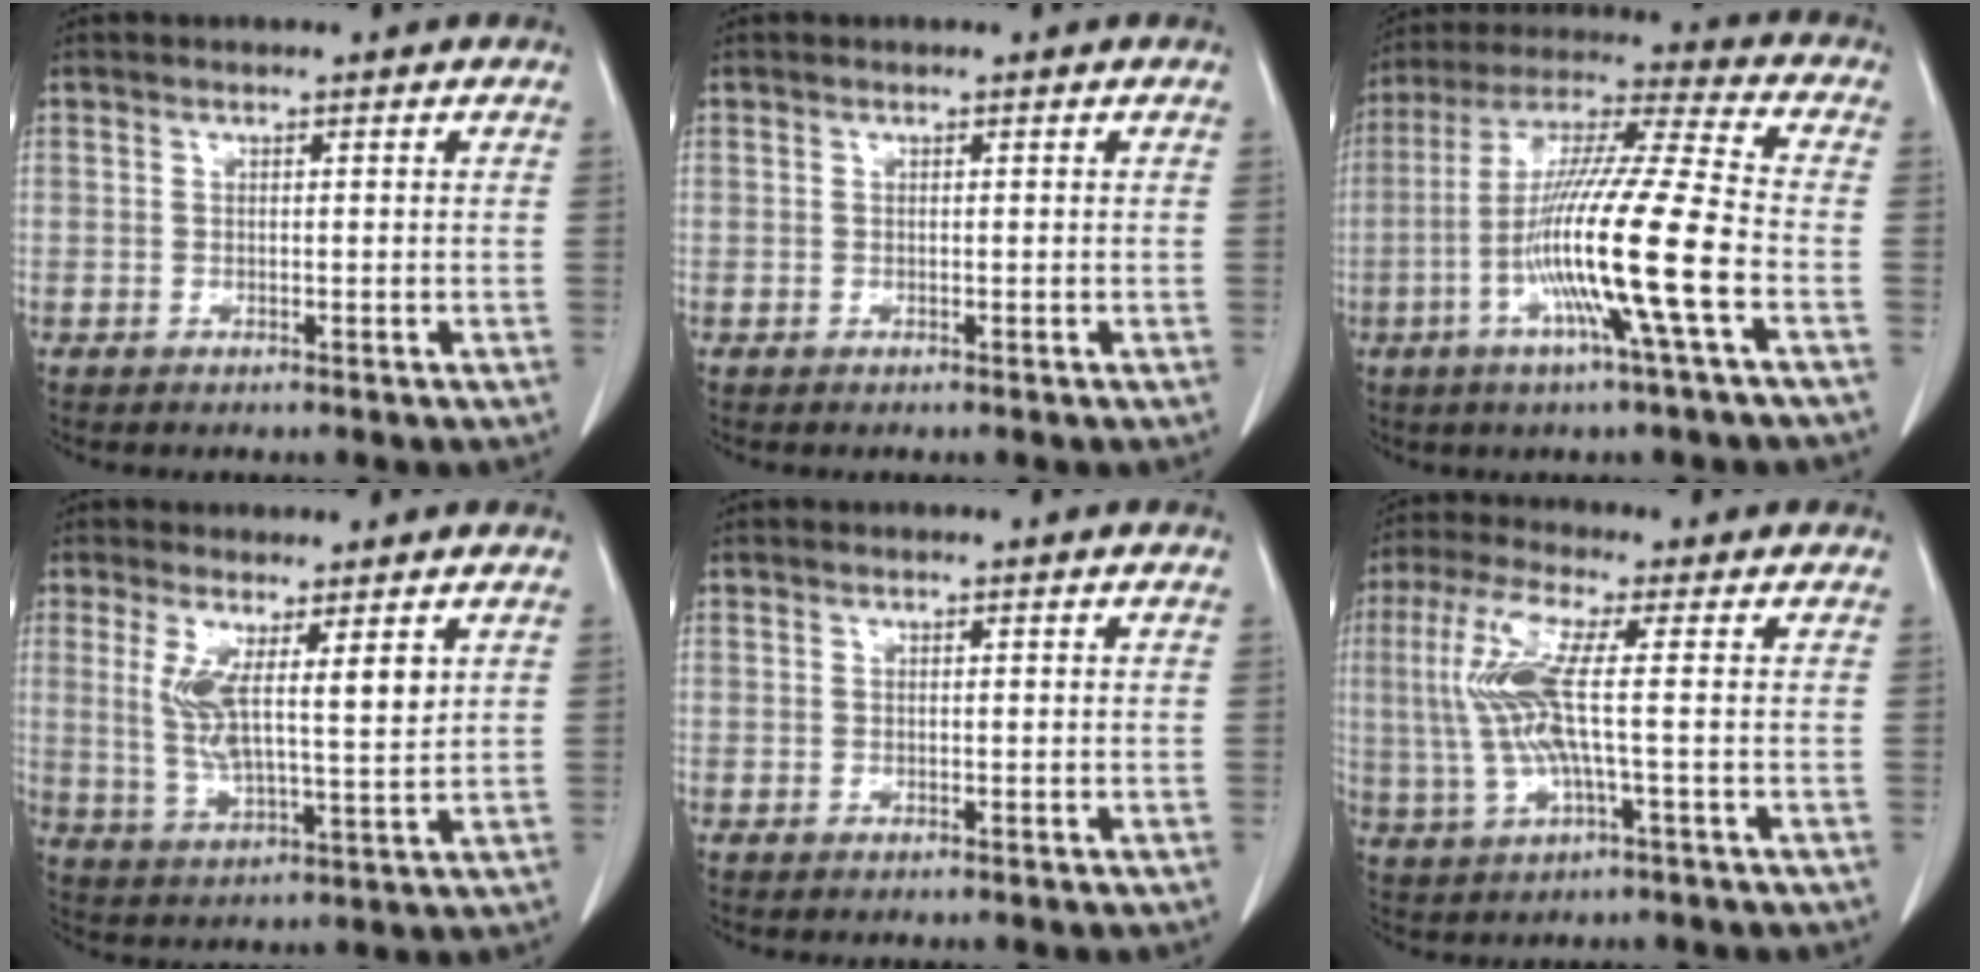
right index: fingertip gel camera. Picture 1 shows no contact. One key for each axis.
{"total": 0.0}
{"total": 17.3, "fx": -4.9, "fy": -1.1, "fz": 16.6, "tx": -0.316, "ty": -0.010, "tz": -0.101}
{"total": 8.4, "fx": 3.4, "fy": 1.0, "fz": 7.6, "tx": -0.146, "ty": -0.007, "tz": 0.066}
{"total": 0.0}
{"total": 9.9, "fx": 0.7, "fy": 1.1, "fz": 9.8, "tx": -0.225, "ty": 0.011, "tz": 0.013}